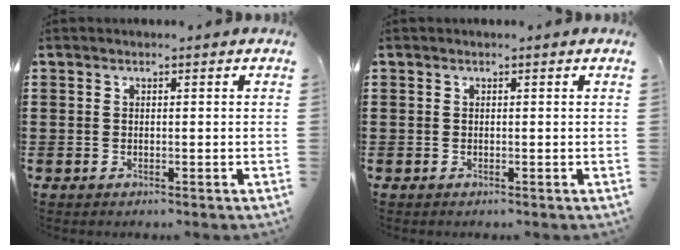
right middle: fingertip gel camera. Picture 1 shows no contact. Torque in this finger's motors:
{"motor_torque": [-0.05, -0.20, 0.01, -0.01]}